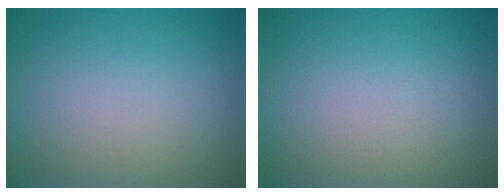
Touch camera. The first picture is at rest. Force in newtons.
{"total": 0.0}